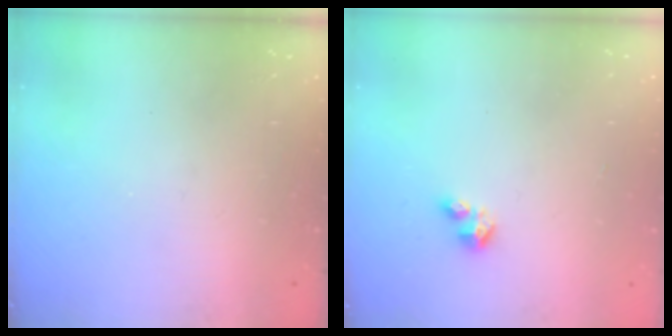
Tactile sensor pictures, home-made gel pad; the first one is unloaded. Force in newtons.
{"total": 2.9, "press": 2.8, "slide": 0.6}